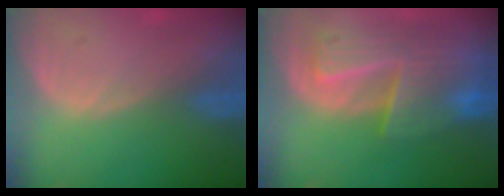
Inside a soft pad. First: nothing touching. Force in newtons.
{"total": 9.9, "press": 8.6, "slide": 5.0}